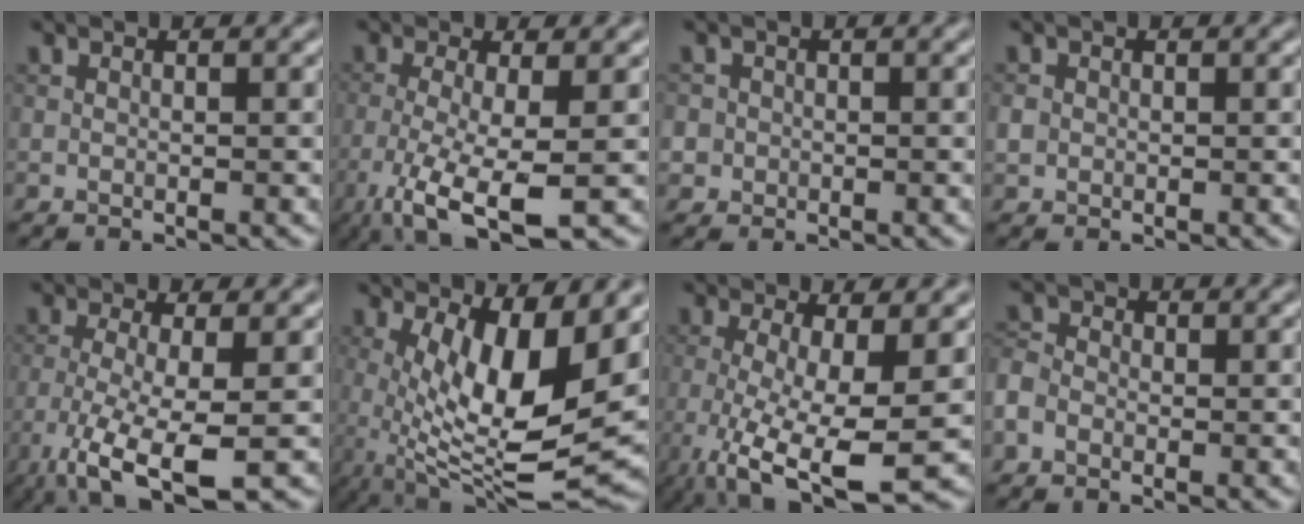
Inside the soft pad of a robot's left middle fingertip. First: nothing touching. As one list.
[{"total": 7.2, "force": [-3.1, 1.9, 6.2], "torque": [-0.129, -0.015, -0.058]}, {"total": 1.9, "force": [-0.3, 1.9, 0.2], "torque": [0.007, 0.008, -0.011]}, {"total": 1.1, "force": [0.0, 1.0, 0.3], "torque": [-0.003, -0.001, -0.005]}, {"total": 7.4, "force": [-3.3, 1.9, 6.3], "torque": [-0.131, -0.015, -0.064]}, {"total": 10.7, "force": [1.0, 3.3, 10.1], "torque": [-0.178, -0.021, 0.024]}, {"total": 8.5, "force": [-2.1, 2.2, 7.9], "torque": [-0.153, -0.026, -0.031]}, {"total": 2.3, "force": [-1.1, 1.7, 1.0], "torque": [-0.027, 0.002, -0.031]}]